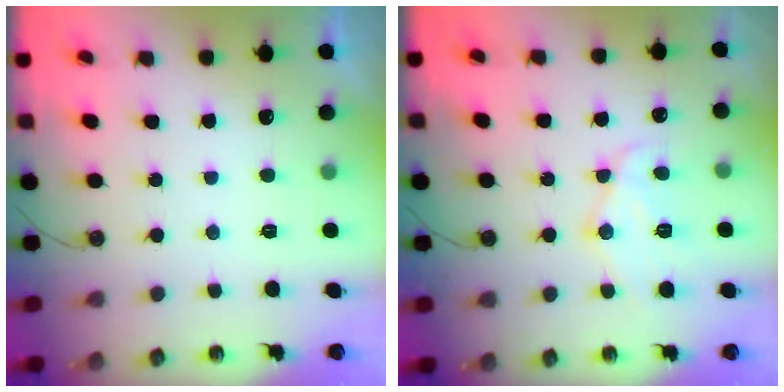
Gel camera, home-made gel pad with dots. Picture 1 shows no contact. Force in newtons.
{"total": 12.0, "press": 11.9, "slide": 1.3}